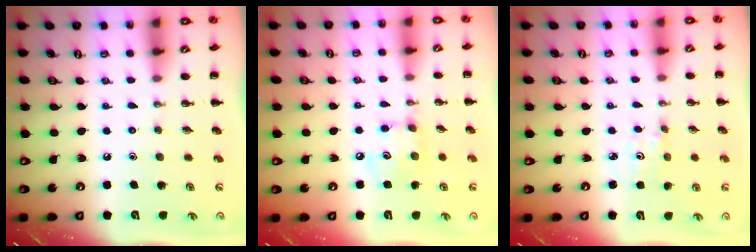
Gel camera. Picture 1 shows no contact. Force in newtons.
{"total": 6.0, "press": 6.0, "slide": 0.5}
{"total": 2.6, "press": 2.5, "slide": 0.8}